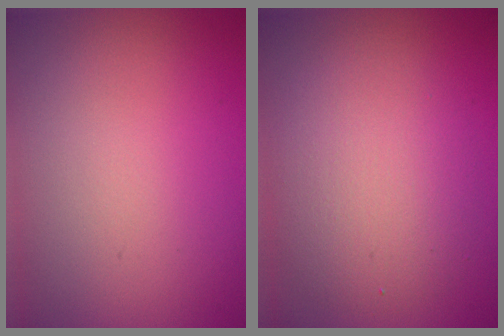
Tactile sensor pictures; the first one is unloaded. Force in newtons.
{"total": 4.8, "press": 4.7, "slide": 0.5}